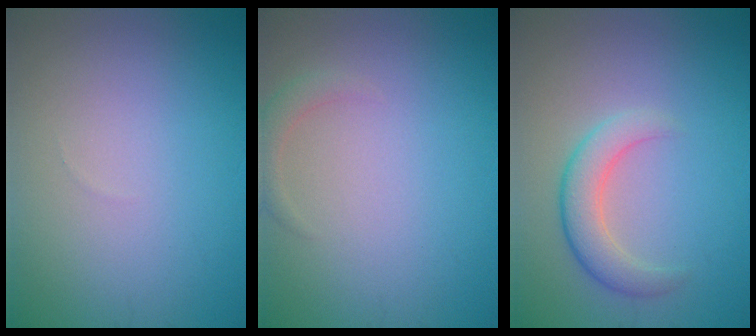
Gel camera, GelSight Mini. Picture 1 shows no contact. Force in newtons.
{"total": 1.3, "press": 1.3, "slide": 0.1}
{"total": 3.4, "press": 3.4, "slide": 0.3}